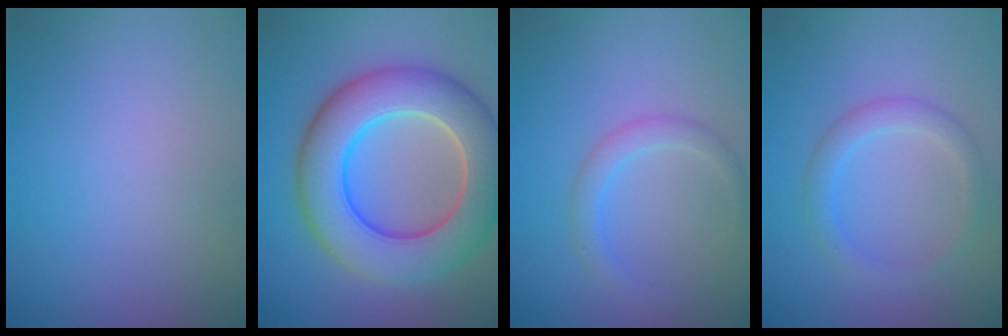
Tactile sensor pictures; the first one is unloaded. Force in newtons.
{"total": 10.6, "press": 10.6, "slide": 0.5}
{"total": 2.0, "press": 2.0, "slide": 0.2}
{"total": 2.3, "press": 2.3, "slide": 0.1}